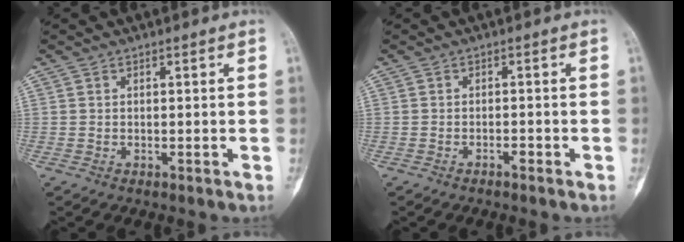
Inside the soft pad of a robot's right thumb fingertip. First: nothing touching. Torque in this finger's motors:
{"motor_torque": [-0.70, 0.03, -0.01, 0.12, -0.05]}